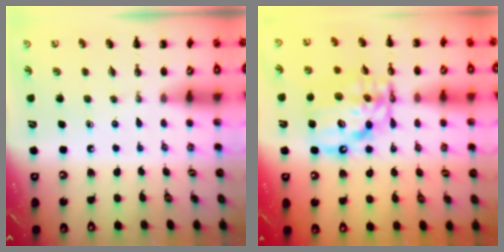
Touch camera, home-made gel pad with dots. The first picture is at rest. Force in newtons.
{"total": 14.0, "press": 13.5, "slide": 3.9}